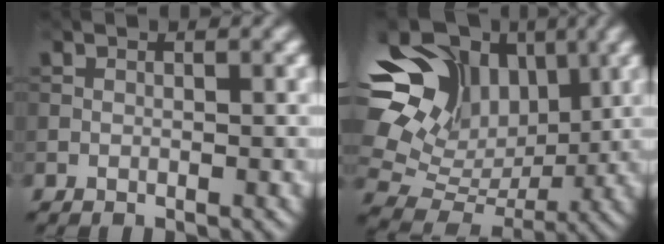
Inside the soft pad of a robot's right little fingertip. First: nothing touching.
{"total": 13.0, "force": [5.5, 8.9, 7.8], "torque": [-0.159, 0.038, 0.099]}